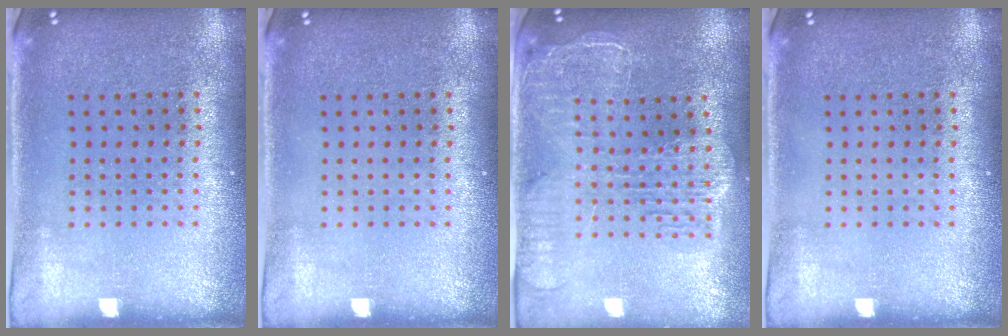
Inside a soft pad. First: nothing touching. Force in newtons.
{"total": 0.0}
{"total": 2.3, "press": 2.0, "slide": 1.1}
{"total": 0.0}